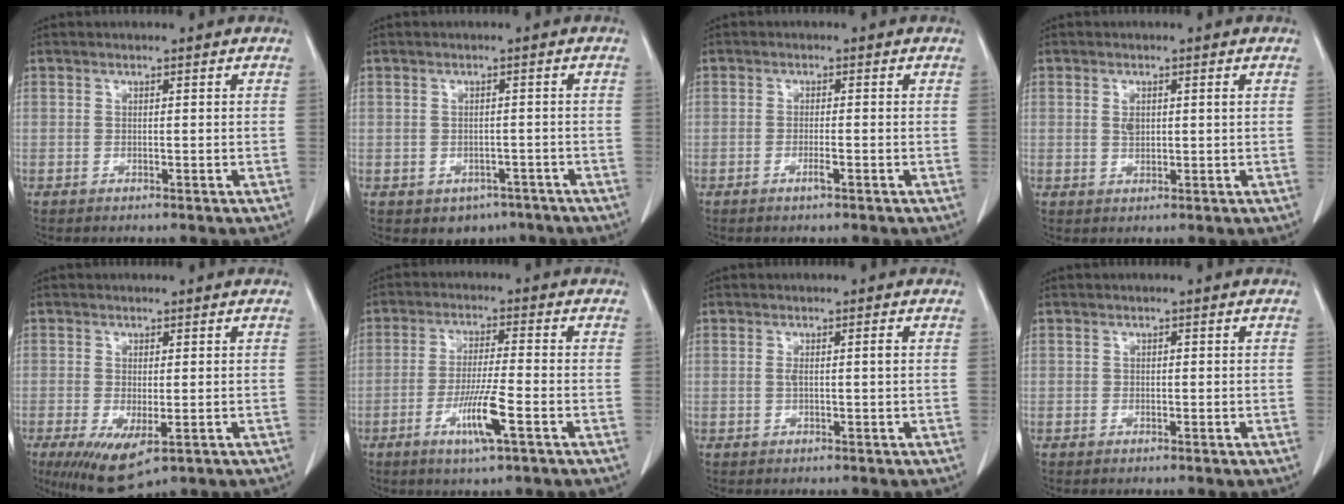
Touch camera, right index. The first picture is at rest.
{"total": 3.9, "force": [-2.4, 3.0, 1.0], "torque": [-0.005, 0.007, -0.023]}
{"total": 1.6, "force": [-0.8, 0.0, 1.3], "torque": [-0.026, -0.001, -0.015]}
{"total": 2.2, "force": [0.5, 1.0, 1.9], "torque": [-0.037, 0.003, 0.012]}
{"total": 7.8, "force": [-3.4, 2.8, 6.5], "torque": [-0.112, -0.024, -0.045]}
{"total": 7.5, "force": [-3.2, -0.1, 6.7], "torque": [-0.128, -0.014, -0.058]}
{"total": 1.5, "force": [0.2, 0.0, 1.5], "torque": [-0.030, 0.004, 0.005]}
{"total": 0.0}